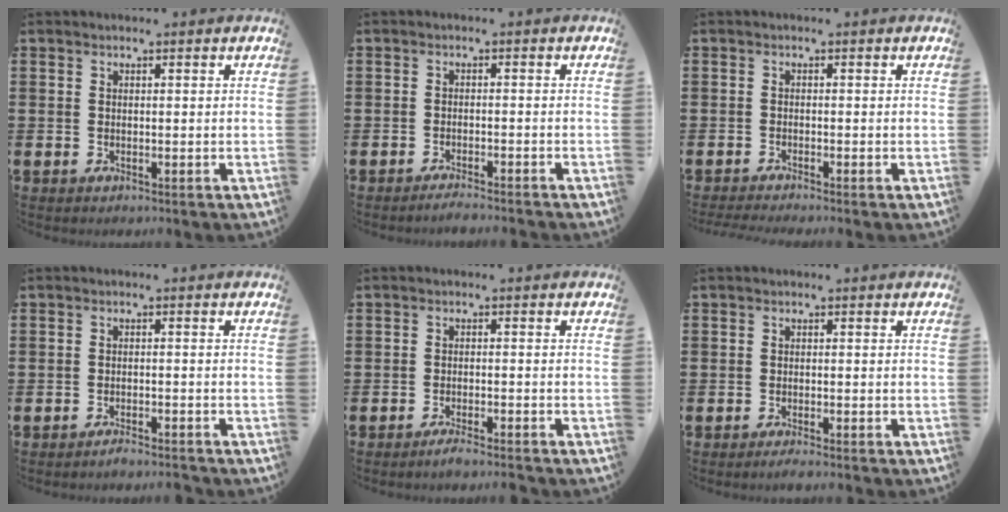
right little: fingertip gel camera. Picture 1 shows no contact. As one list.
[{"total": 1.5, "force": [-1.4, -0.1, 0.6], "torque": [-0.009, 0.000, -0.026]}, {"total": 0.9, "force": [-0.8, -0.1, 0.4], "torque": [-0.006, -0.003, -0.015]}, {"total": 1.6, "force": [-1.6, -0.1, 0.4], "torque": [-0.009, 0.001, -0.031]}, {"total": 1.9, "force": [-1.7, -0.1, 0.9], "torque": [-0.013, 0.001, -0.032]}, {"total": 1.1, "force": [-0.9, -0.1, 0.7], "torque": [-0.010, -0.002, -0.017]}]